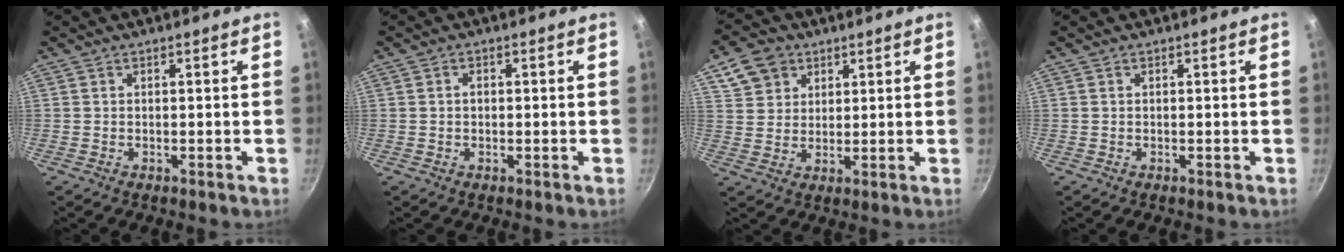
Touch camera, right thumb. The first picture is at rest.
{"total": 1.3, "force": [0.0, 1.0, 0.9], "torque": [-0.014, 0.005, -0.002]}
{"total": 9.4, "force": [4.9, 7.2, 3.4], "torque": [-0.040, 0.004, 0.087]}
{"total": 0.0}